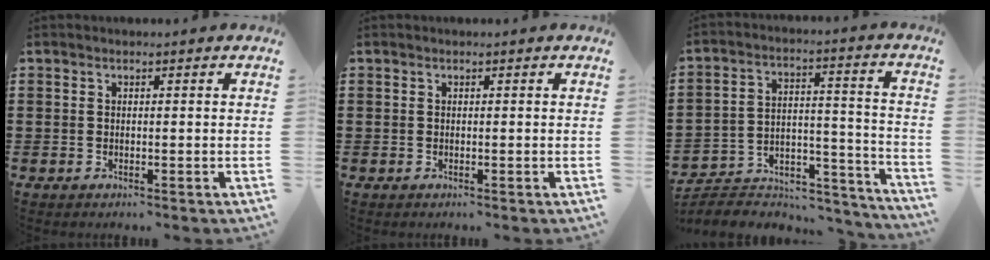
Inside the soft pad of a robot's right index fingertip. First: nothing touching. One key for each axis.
{"total": 0.0}
{"total": 5.3, "fx": -4.8, "fy": 1.8, "fz": 1.0, "tx": -0.023, "ty": 0.004, "tz": -0.098}